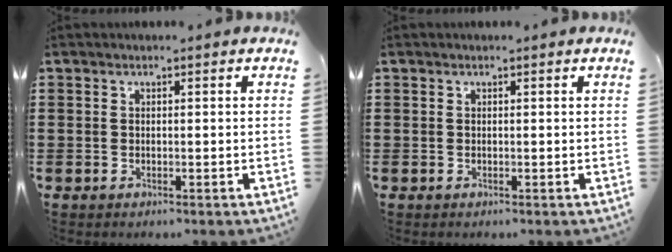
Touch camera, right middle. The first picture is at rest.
{"total": 0.0}